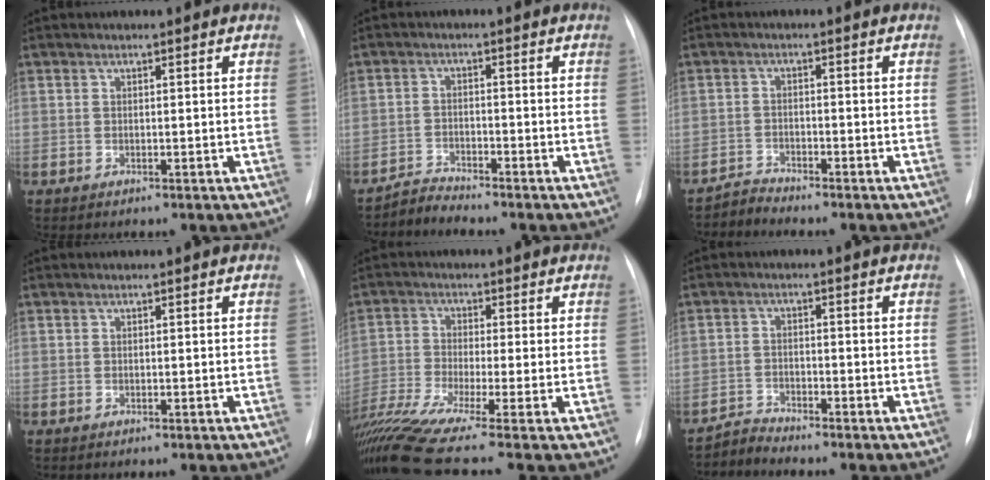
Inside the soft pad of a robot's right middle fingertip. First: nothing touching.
{"total": 2.7, "force": [-2.6, -0.5, -0.6], "torque": [0.015, -0.020, -0.050]}
{"total": 2.2, "force": [-2.0, -0.4, -0.8], "torque": [0.022, -0.015, -0.039]}
{"total": 0.0}
{"total": 14.6, "force": [-10.9, -0.3, 9.7], "torque": [-0.234, -0.024, -0.200]}
{"total": 2.6, "force": [-2.4, -0.5, -0.9], "torque": [0.024, -0.018, -0.047]}